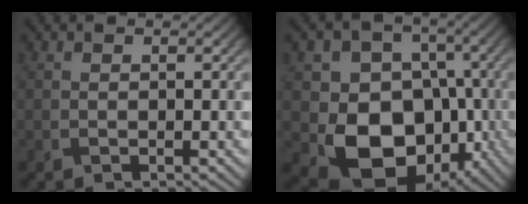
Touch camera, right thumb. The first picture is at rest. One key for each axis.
{"total": 13.4, "fx": -3.4, "fy": 10.5, "fz": 7.6, "tx": -0.134, "ty": -0.033, "tz": -0.064}